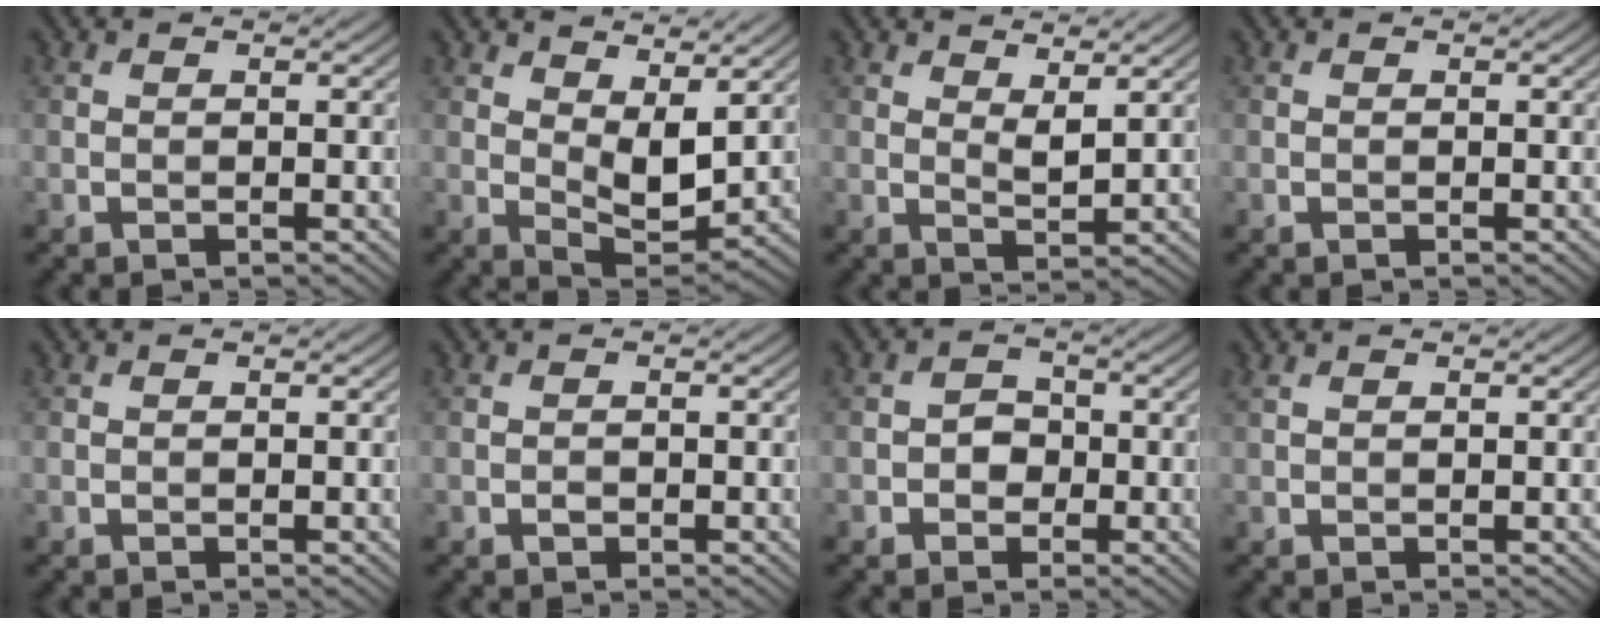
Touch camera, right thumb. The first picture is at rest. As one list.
[{"total": 6.7, "force": [3.2, 3.1, 5.1], "torque": [-0.095, -0.008, 0.057]}, {"total": 3.0, "force": [2.1, 0.8, 2.0], "torque": [-0.039, -0.007, 0.040]}, {"total": 0.0}, {"total": 0.0}, {"total": 0.7, "force": [-0.4, 0.5, 0.4], "torque": [-0.004, -0.002, -0.007]}, {"total": 2.6, "force": [-0.7, 2.3, 1.1], "torque": [-0.006, -0.001, -0.022]}, {"total": 0.7, "force": [0.5, 0.1, 0.5], "torque": [-0.015, 0.004, 0.010]}]